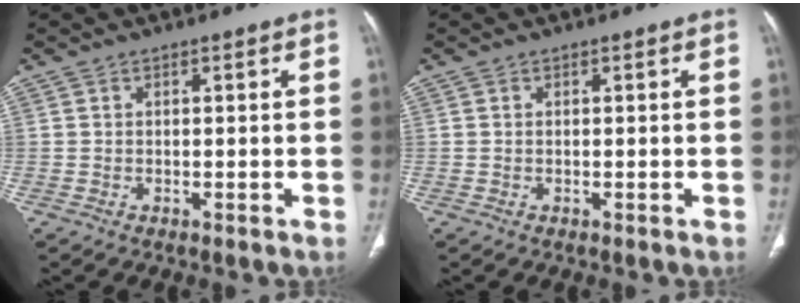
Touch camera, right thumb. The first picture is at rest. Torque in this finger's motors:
{"motor_torque": [-0.02, -0.10, -0.28, -0.07, -0.02]}